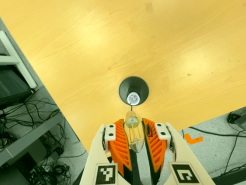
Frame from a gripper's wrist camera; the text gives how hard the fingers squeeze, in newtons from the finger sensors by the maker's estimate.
{"total": 22.0, "left": 25.4, "right": 18.6}